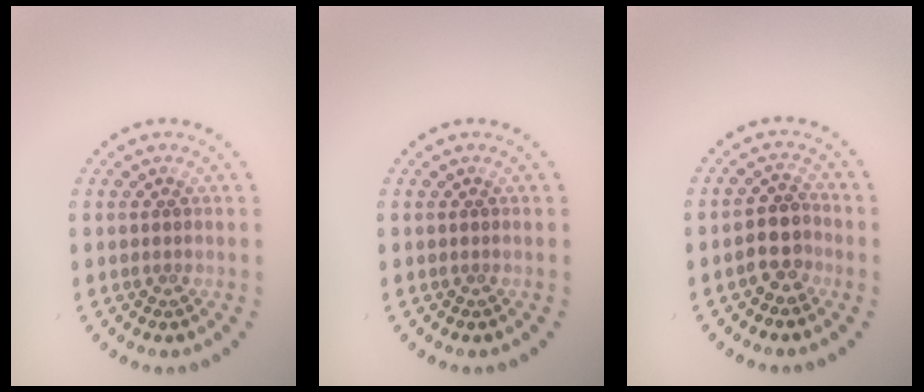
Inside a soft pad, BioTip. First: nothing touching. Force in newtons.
{"total": 0.0}
{"total": 2.8, "press": 2.5, "slide": 1.3}